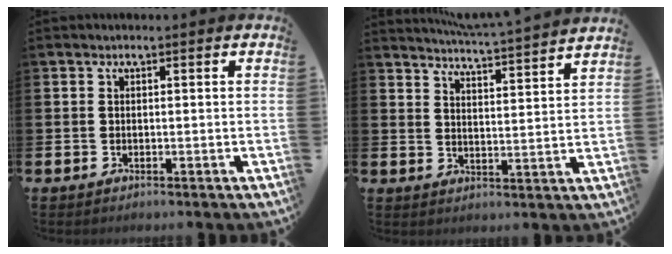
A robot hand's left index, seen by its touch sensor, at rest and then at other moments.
{"total": 5.4, "force": [5.3, -0.8, 0.9], "torque": [-0.030, -0.042, 0.090]}